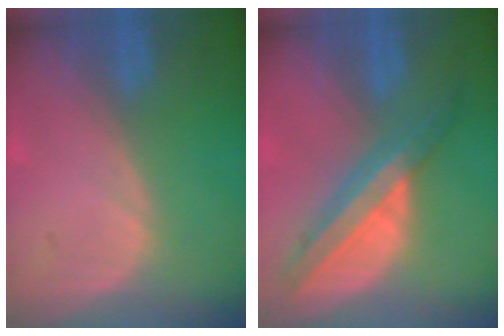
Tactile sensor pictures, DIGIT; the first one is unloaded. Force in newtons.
{"total": 8.1, "press": 6.9, "slide": 4.3}